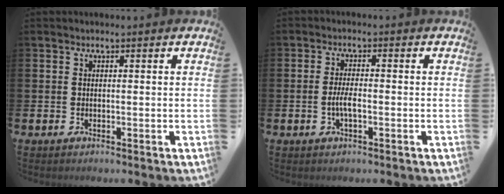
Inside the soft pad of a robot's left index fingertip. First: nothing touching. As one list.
[{"total": 2.8, "force": [-0.7, 0.9, 2.5], "torque": [-0.048, -0.001, -0.018]}]